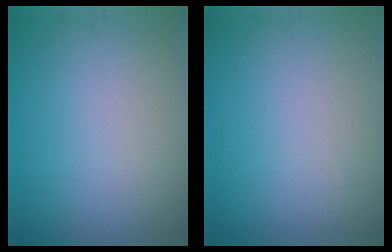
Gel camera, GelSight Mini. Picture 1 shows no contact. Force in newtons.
{"total": 0.0}